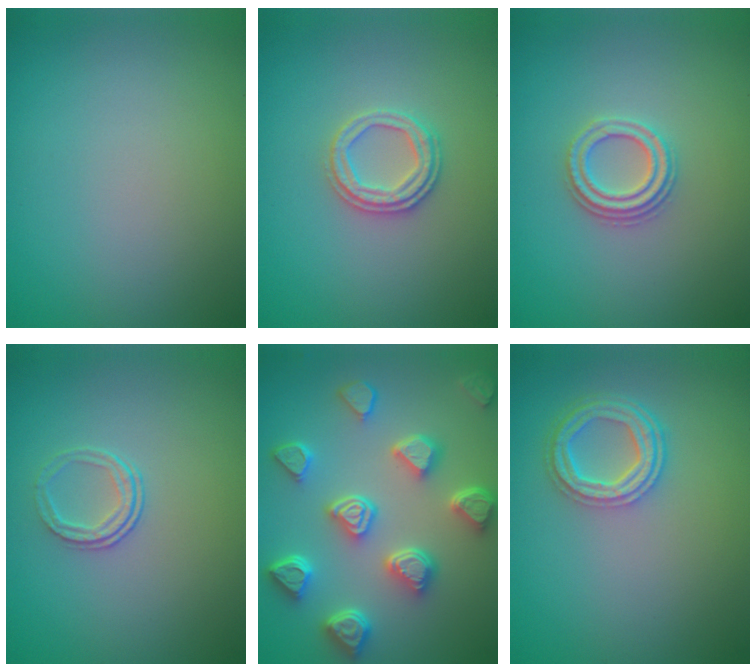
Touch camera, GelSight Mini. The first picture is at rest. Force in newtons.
{"total": 2.5, "press": 2.4, "slide": 0.6}
{"total": 2.7, "press": 2.5, "slide": 1.2}
{"total": 1.7, "press": 1.1, "slide": 1.4}
{"total": 7.4, "press": 5.9, "slide": 4.4}
{"total": 4.1, "press": 3.2, "slide": 2.6}